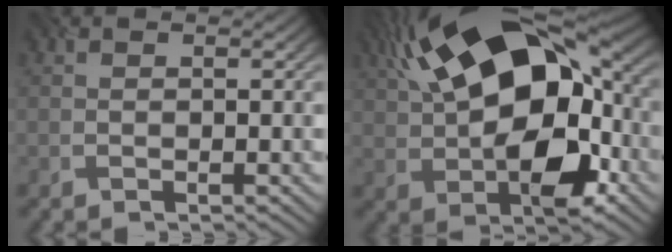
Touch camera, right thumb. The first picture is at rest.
{"total": 20.0, "force": [3.1, 11.2, 16.3], "torque": [-0.278, 0.026, 0.036]}